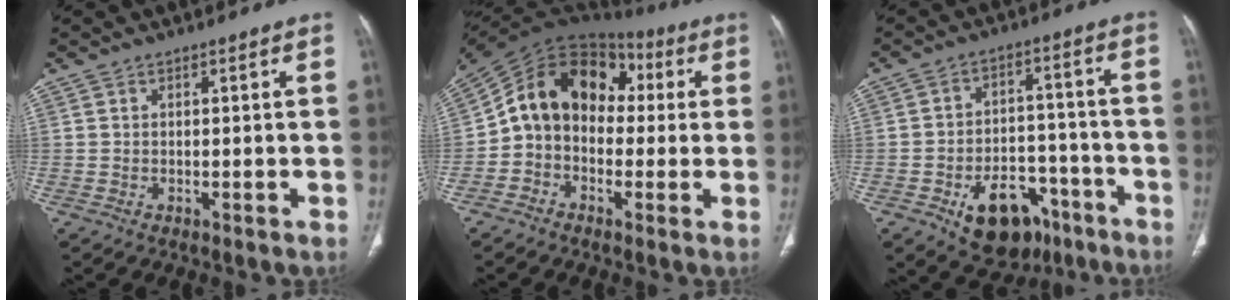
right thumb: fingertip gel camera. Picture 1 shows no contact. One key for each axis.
{"total": 16.2, "fx": 1.2, "fy": 12.2, "fz": 10.5, "tx": -0.147, "ty": 0.057, "tz": 0.007}
{"total": 14.1, "fx": -7.6, "fy": 9.0, "fz": 7.7, "tx": -0.077, "ty": 0.053, "tz": -0.103}